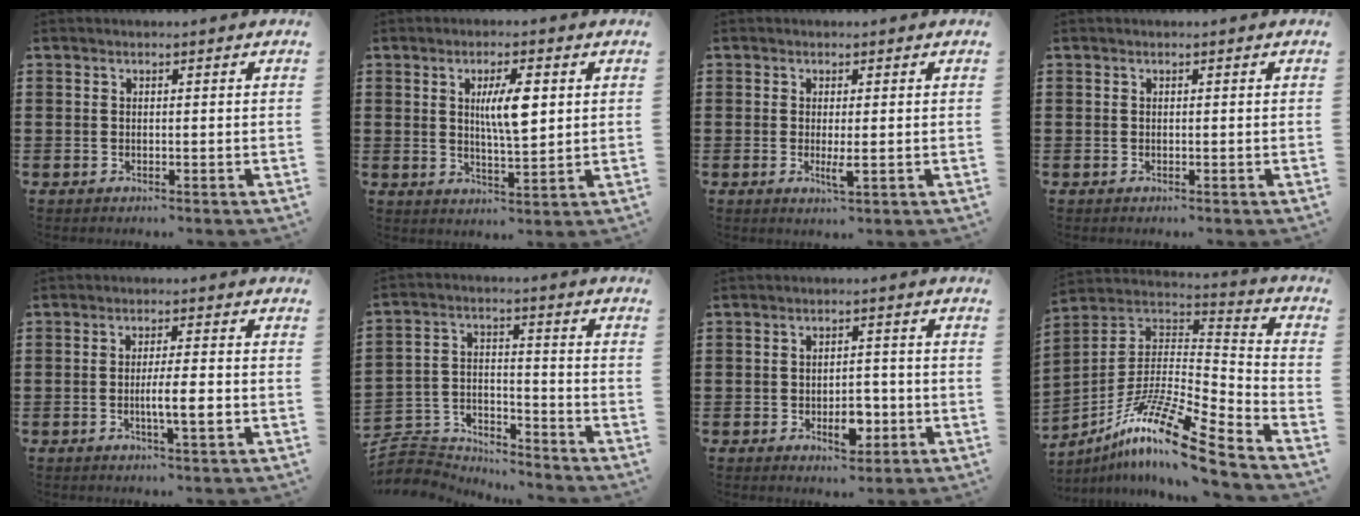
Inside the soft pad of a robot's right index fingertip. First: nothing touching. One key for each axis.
{"total": 6.6, "fx": 1.6, "fy": 1.7, "fz": 6.2, "tx": -0.115, "ty": 0.003, "tz": 0.023}
{"total": 2.5, "fx": -0.4, "fy": 0.4, "fz": 2.4, "tx": -0.050, "ty": -0.007, "tz": -0.009}
{"total": 0.0}
{"total": 4.6, "fx": -1.2, "fy": 0.4, "fz": 4.5, "tx": -0.075, "ty": -0.003, "tz": -0.022}
{"total": 5.4, "fx": -5.1, "fy": 1.6, "fz": 0.1, "tx": -0.018, "ty": 0.006, "tz": -0.109}
{"total": 5.5, "fx": -1.9, "fy": 2.9, "fz": 4.2, "tx": -0.061, "ty": 0.007, "tz": -0.032}
{"total": 14.8, "fx": -10.5, "fy": 1.6, "fz": 10.3, "tx": -0.194, "ty": 0.015, "tz": -0.197}